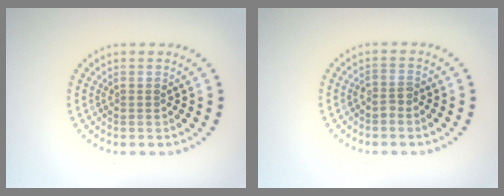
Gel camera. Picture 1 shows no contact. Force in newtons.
{"total": 1.2, "press": 1.0, "slide": 0.7}